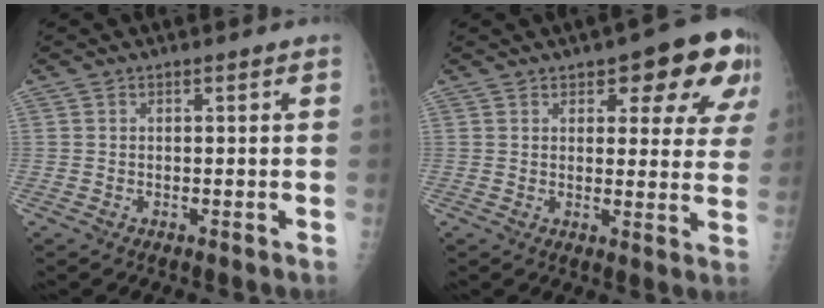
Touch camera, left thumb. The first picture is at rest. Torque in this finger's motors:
{"motor_torque": [0.30, 0.52, 0.07, -0.11, 0.17]}